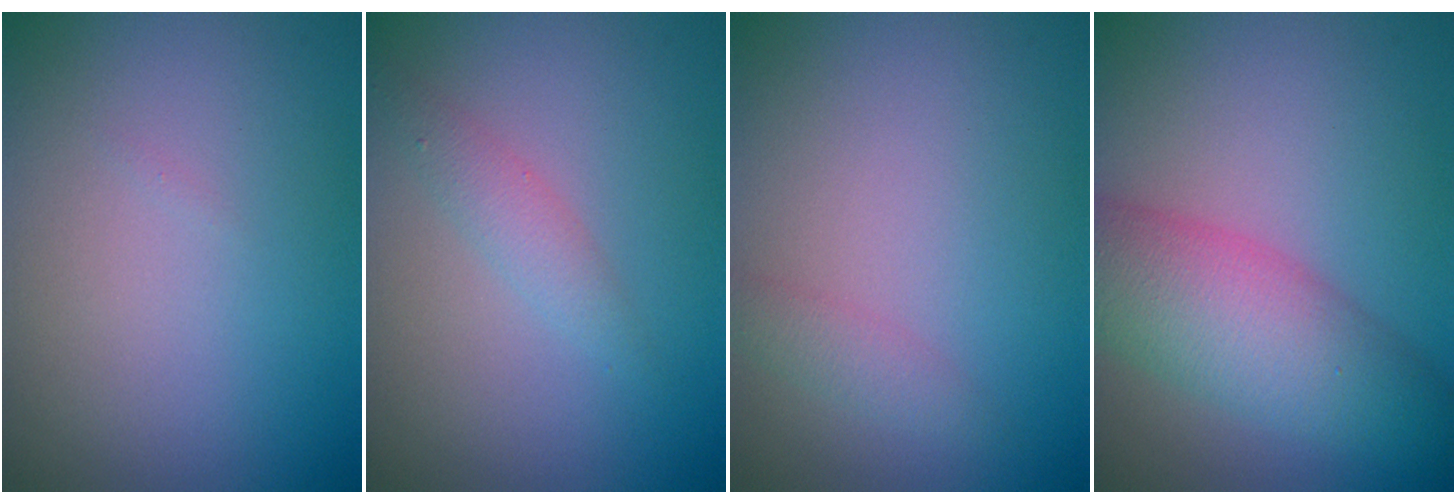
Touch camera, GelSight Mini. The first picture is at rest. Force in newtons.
{"total": 1.6, "press": 1.6, "slide": 0.1}
{"total": 1.3, "press": 1.3, "slide": 0.0}
{"total": 7.4, "press": 7.4, "slide": 0.2}